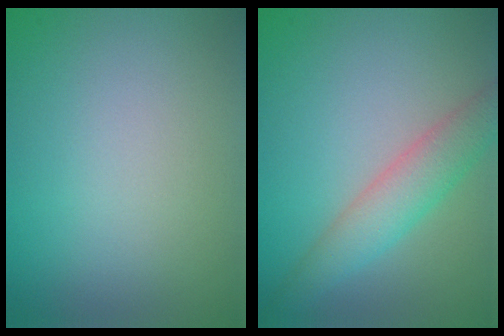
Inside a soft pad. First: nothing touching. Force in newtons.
{"total": 3.7, "press": 3.7, "slide": 0.1}